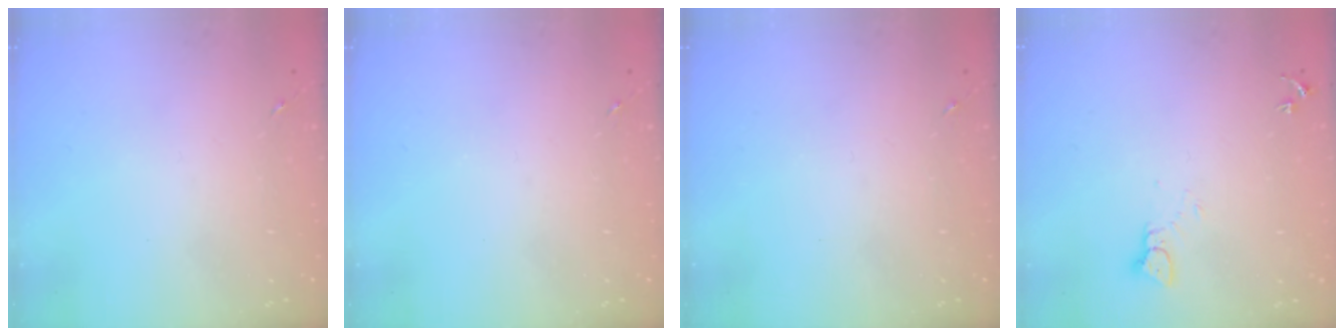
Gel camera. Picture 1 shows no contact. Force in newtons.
{"total": 0.0}
{"total": 0.0}
{"total": 2.6, "press": 2.6, "slide": 0.1}